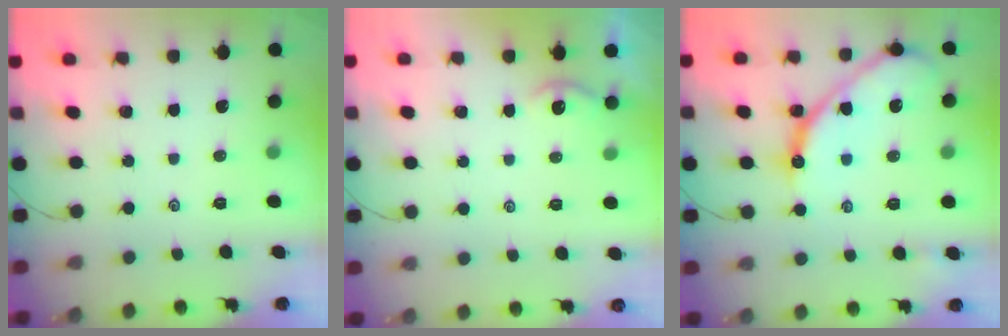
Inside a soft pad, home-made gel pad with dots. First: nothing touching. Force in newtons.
{"total": 2.5, "press": 2.5, "slide": 0.2}
{"total": 15.5, "press": 15.4, "slide": 1.6}